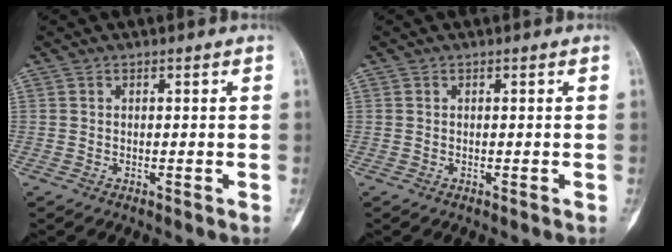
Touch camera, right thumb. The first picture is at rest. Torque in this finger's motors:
{"motor_torque": [0.01, 0.01, -0.08, -0.04, 0.01]}